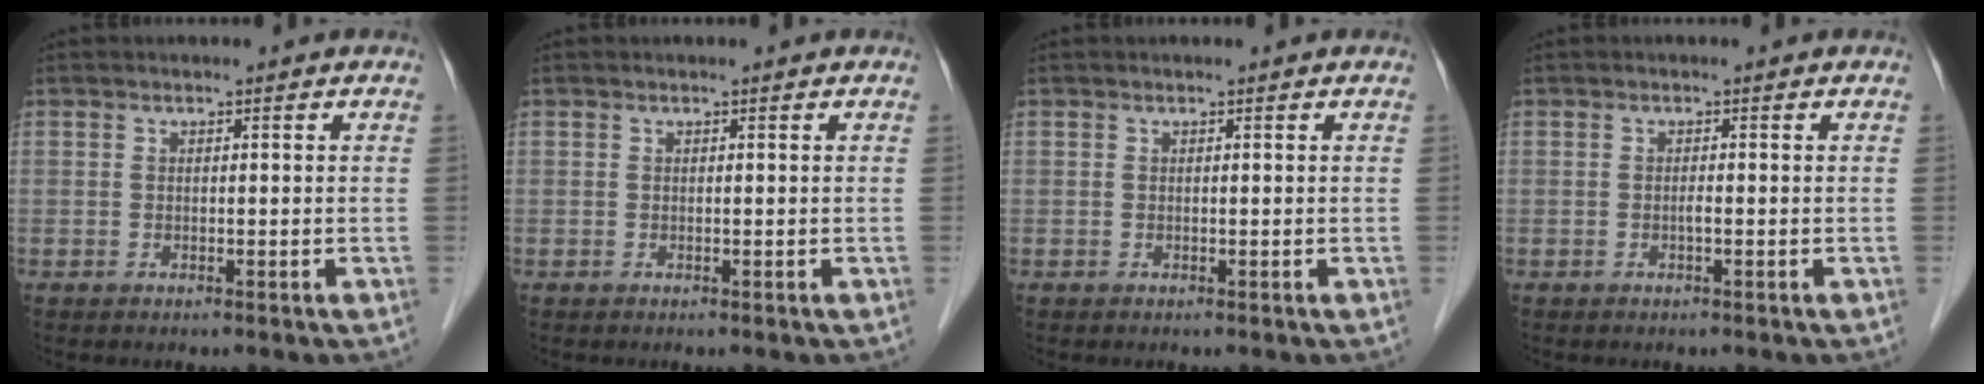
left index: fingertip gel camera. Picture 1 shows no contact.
{"total": 0.0}
{"total": 0.0}
{"total": 0.5, "force": [-0.1, -0.2, 0.5], "torque": [-0.008, 0.000, -0.004]}